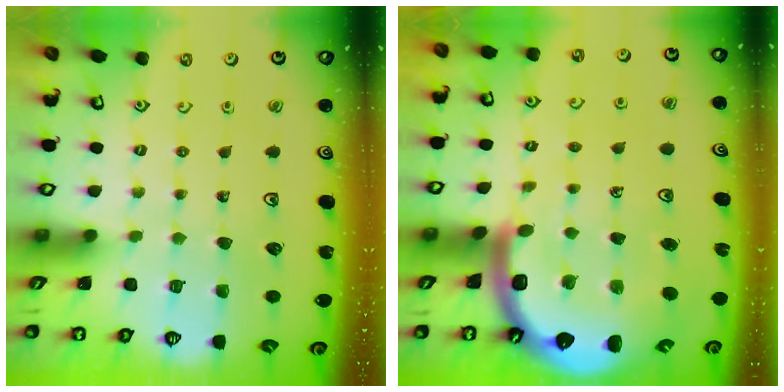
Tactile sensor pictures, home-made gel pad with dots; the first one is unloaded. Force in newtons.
{"total": 11.1, "press": 10.9, "slide": 2.4}